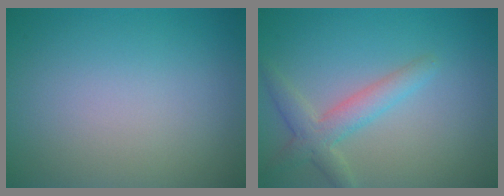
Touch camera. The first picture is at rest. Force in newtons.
{"total": 3.2, "press": 3.1, "slide": 0.3}